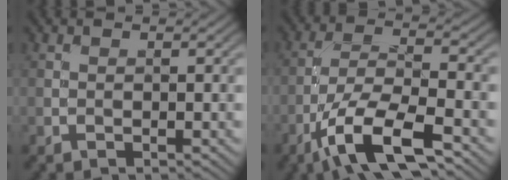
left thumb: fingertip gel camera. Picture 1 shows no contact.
{"total": 10.7, "force": [-6.0, 3.3, 8.3], "torque": [-0.156, -0.003, -0.120]}